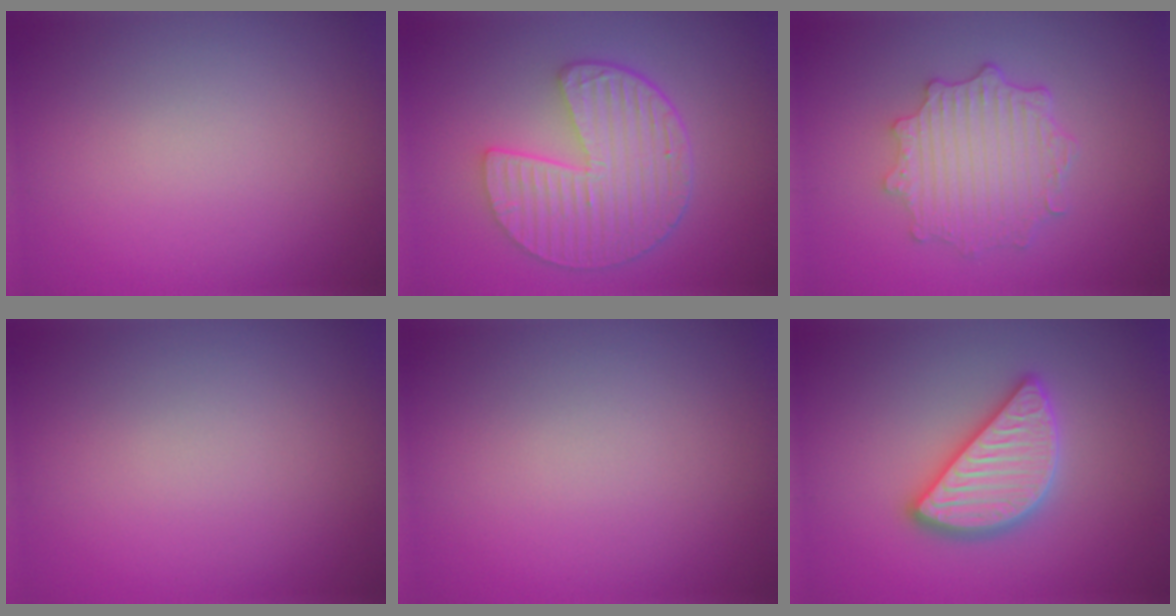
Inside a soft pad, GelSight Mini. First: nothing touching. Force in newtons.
{"total": 6.6, "press": 4.9, "slide": 4.4}
{"total": 4.7, "press": 3.7, "slide": 2.8}
{"total": 0.0}
{"total": 0.0}
{"total": 4.7, "press": 4.7, "slide": 0.3}